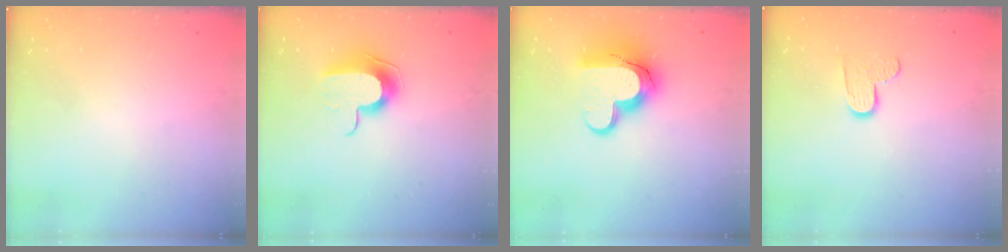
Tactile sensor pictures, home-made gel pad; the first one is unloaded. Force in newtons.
{"total": 9.8, "press": 9.8, "slide": 0.6}
{"total": 15.2, "press": 15.1, "slide": 1.1}
{"total": 7.0, "press": 7.0, "slide": 0.3}